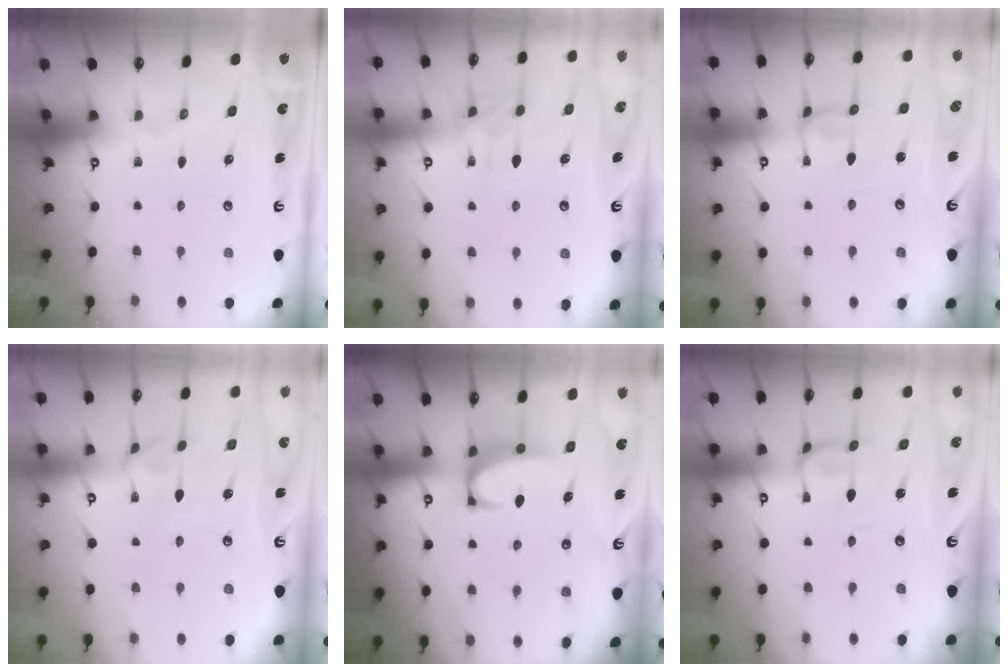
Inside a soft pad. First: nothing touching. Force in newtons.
{"total": 2.4, "press": 2.0, "slide": 1.4}
{"total": 0.0}
{"total": 2.2, "press": 2.1, "slide": 0.5}
{"total": 3.0, "press": 2.9, "slide": 0.8}
{"total": 1.8, "press": 1.6, "slide": 0.7}